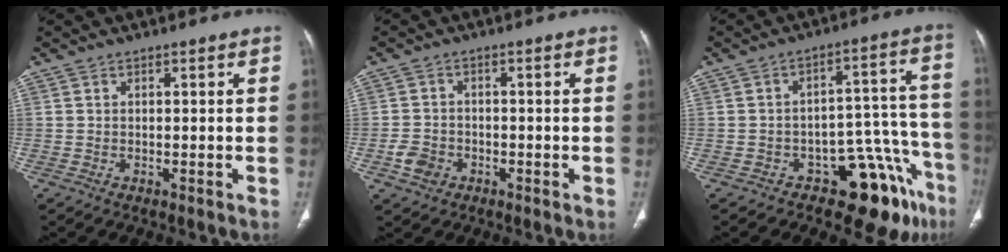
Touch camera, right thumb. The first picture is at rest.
{"total": 4.1, "force": [-1.7, 3.2, 1.7], "torque": [-0.024, 0.012, -0.029]}
{"total": 13.8, "force": [-9.2, 6.2, 8.2], "torque": [-0.040, 0.102, -0.128]}